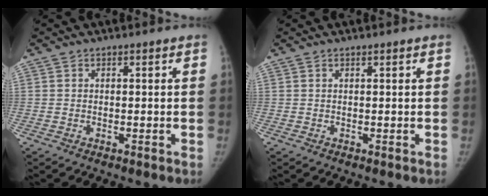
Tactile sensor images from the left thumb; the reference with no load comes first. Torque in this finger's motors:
{"motor_torque": [-0.16, -0.17, 0.37, -0.18, -0.02]}